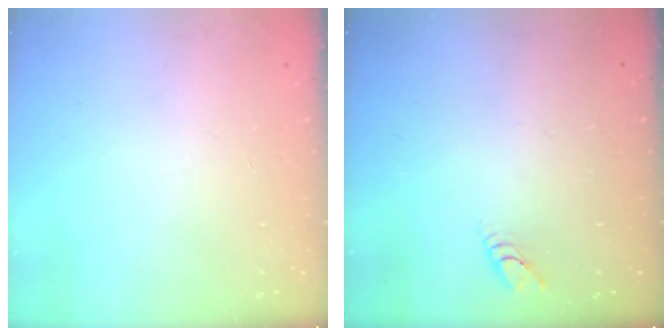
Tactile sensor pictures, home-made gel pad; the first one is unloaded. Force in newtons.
{"total": 2.8, "press": 2.8, "slide": 0.3}